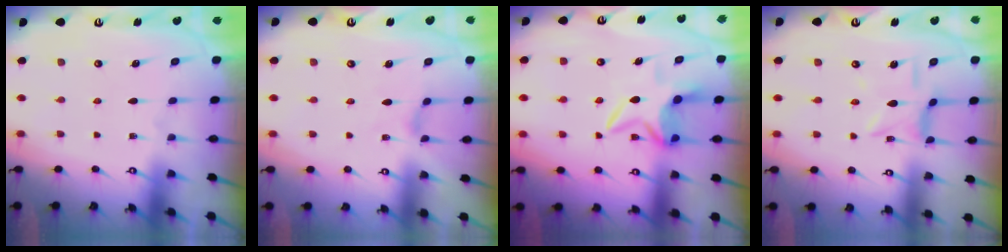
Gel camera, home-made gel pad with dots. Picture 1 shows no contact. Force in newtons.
{"total": 1.1, "press": 1.1, "slide": 0.3}
{"total": 8.3, "press": 8.3, "slide": 1.0}
{"total": 3.2, "press": 3.1, "slide": 0.4}